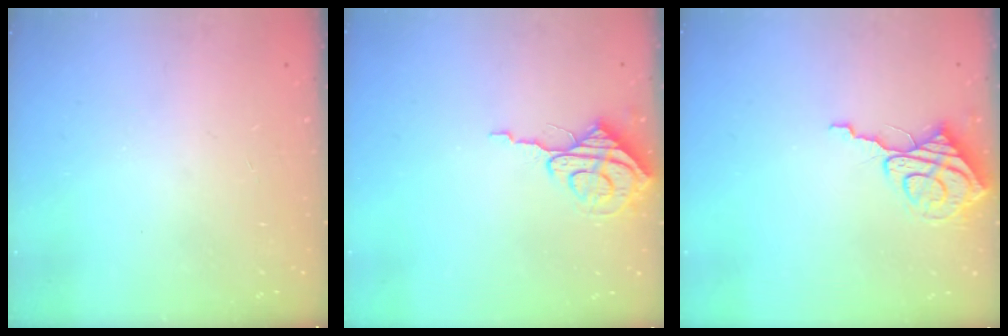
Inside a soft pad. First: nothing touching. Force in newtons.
{"total": 7.6, "press": 7.5, "slide": 0.5}
{"total": 11.4, "press": 11.3, "slide": 1.1}